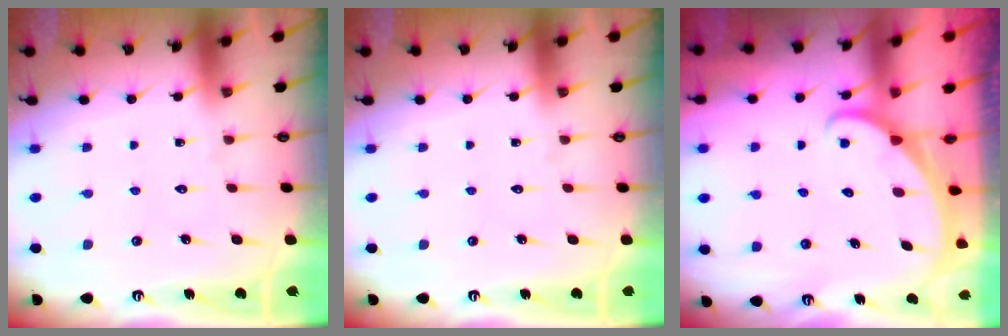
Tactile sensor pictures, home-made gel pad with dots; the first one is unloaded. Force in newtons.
{"total": 0.0}
{"total": 1.4, "press": 1.4, "slide": 0.0}